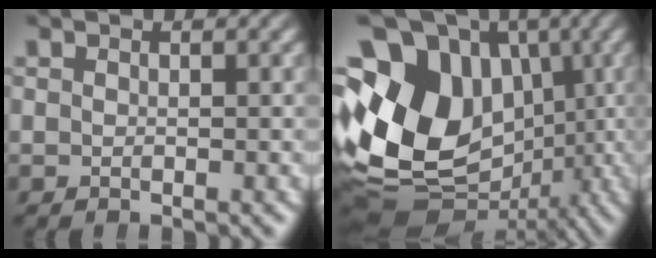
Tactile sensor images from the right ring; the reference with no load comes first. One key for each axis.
{"total": 19.5, "fx": 0.2, "fy": 15.2, "fz": 12.3, "tx": -0.251, "ty": -0.060, "tz": 0.024}